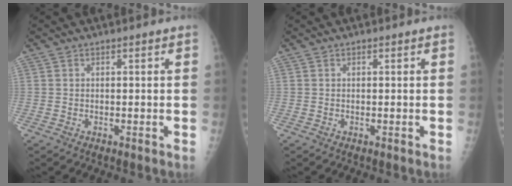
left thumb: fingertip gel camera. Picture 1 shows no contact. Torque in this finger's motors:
{"motor_torque": [0.00, 0.00, 0.00, 0.00, 0.00]}